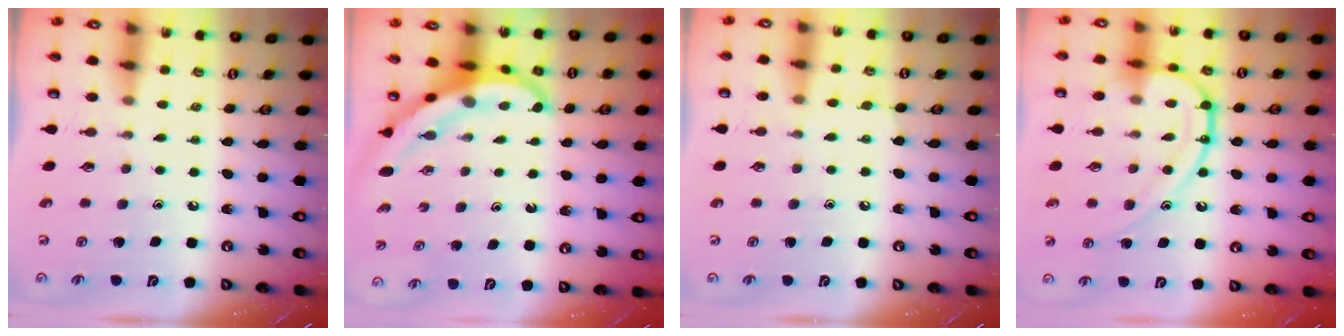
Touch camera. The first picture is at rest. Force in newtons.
{"total": 5.2, "press": 5.1, "slide": 0.8}
{"total": 5.0, "press": 4.9, "slide": 0.5}
{"total": 14.3, "press": 14.2, "slide": 1.4}